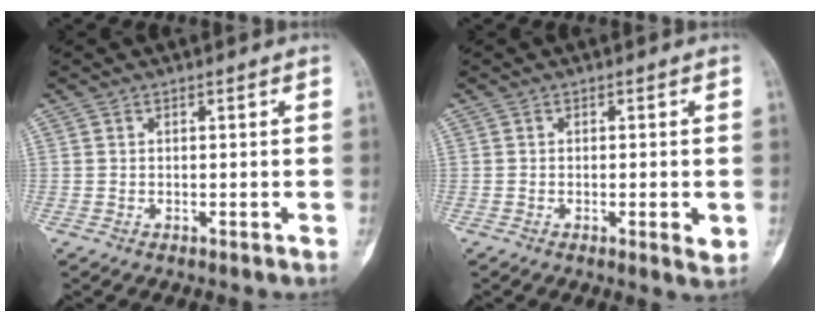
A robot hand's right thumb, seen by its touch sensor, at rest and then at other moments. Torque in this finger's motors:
{"motor_torque": [-0.28, 0.02, -0.10, 0.43, -0.10]}